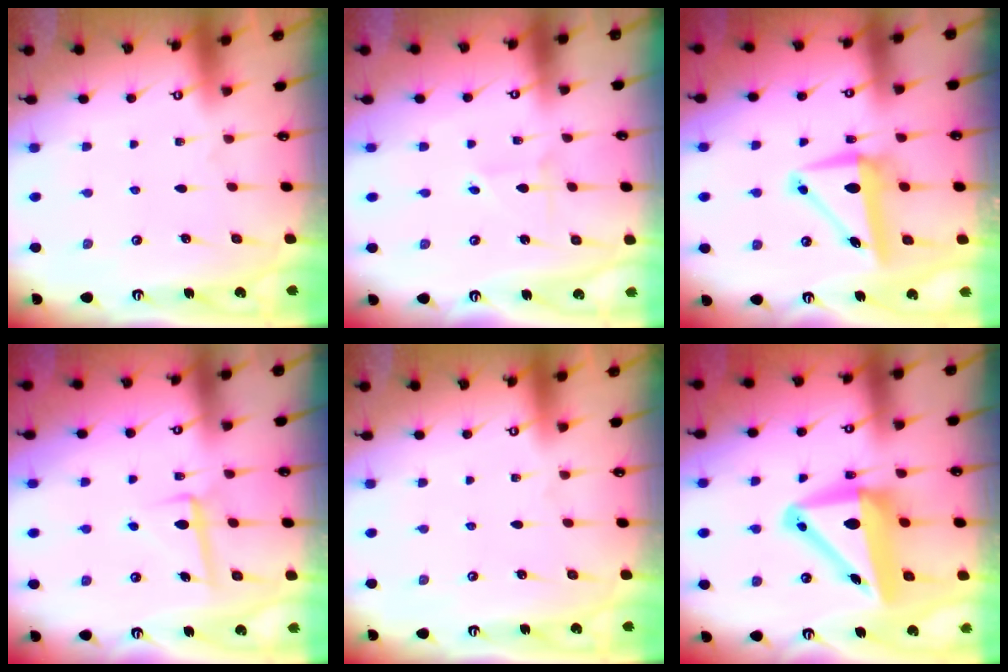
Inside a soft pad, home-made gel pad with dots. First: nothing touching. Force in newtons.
{"total": 1.5, "press": 1.5, "slide": 0.1}
{"total": 9.3, "press": 9.2, "slide": 1.7}
{"total": 6.2, "press": 6.0, "slide": 1.2}
{"total": 0.0}
{"total": 12.7, "press": 12.4, "slide": 2.6}